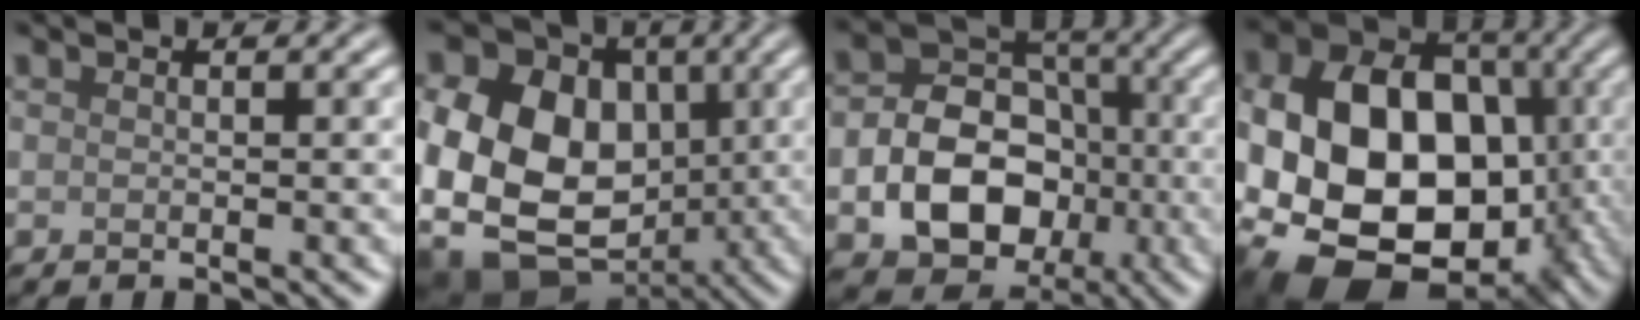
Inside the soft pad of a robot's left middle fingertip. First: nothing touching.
{"total": 17.3, "force": [-1.4, 13.9, 10.2], "torque": [-0.202, -0.002, -0.052]}
{"total": 9.4, "force": [-2.5, 7.1, 5.6], "torque": [-0.092, -0.009, -0.045]}
{"total": 16.5, "force": [-2.8, 11.9, 11.2], "torque": [-0.189, -0.006, -0.051]}